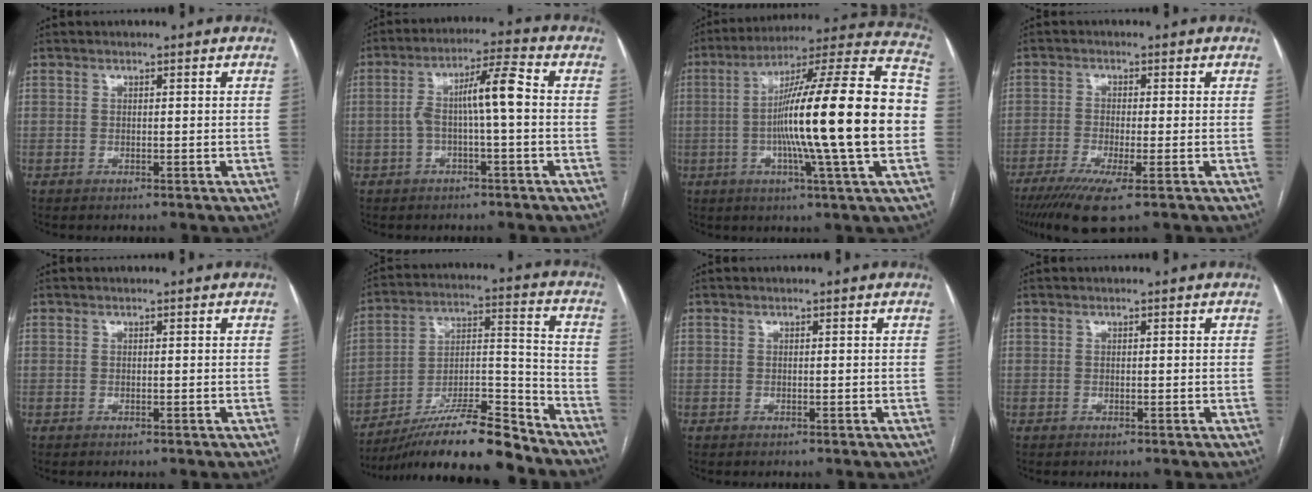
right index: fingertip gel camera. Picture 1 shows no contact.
{"total": 7.7, "force": [-0.3, 0.7, 7.6], "torque": [-0.139, 0.031, -0.007]}
{"total": 25.7, "force": [-2.3, -0.2, 25.6], "torque": [-0.364, 0.008, -0.057]}
{"total": 7.8, "force": [-4.9, 0.4, 6.1], "torque": [-0.104, -0.020, -0.082]}
{"total": 0.0}
{"total": 18.1, "force": [-15.5, 1.7, 9.1], "torque": [-0.165, 0.009, -0.272]}
{"total": 0.0}
{"total": 0.0}